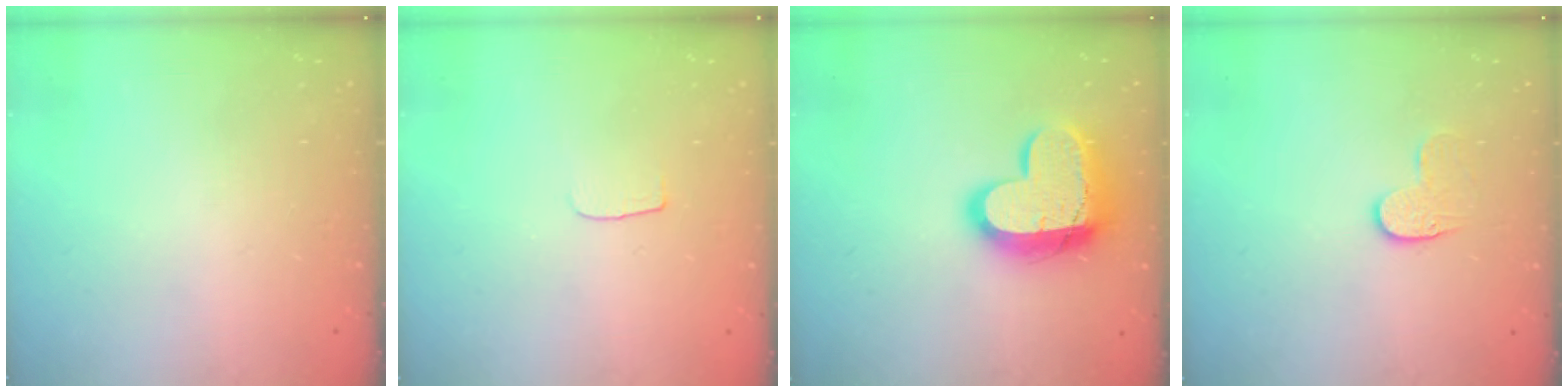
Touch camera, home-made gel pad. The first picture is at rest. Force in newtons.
{"total": 3.0, "press": 3.0, "slide": 0.3}
{"total": 16.4, "press": 16.3, "slide": 1.5}
{"total": 7.0, "press": 6.9, "slide": 0.6}